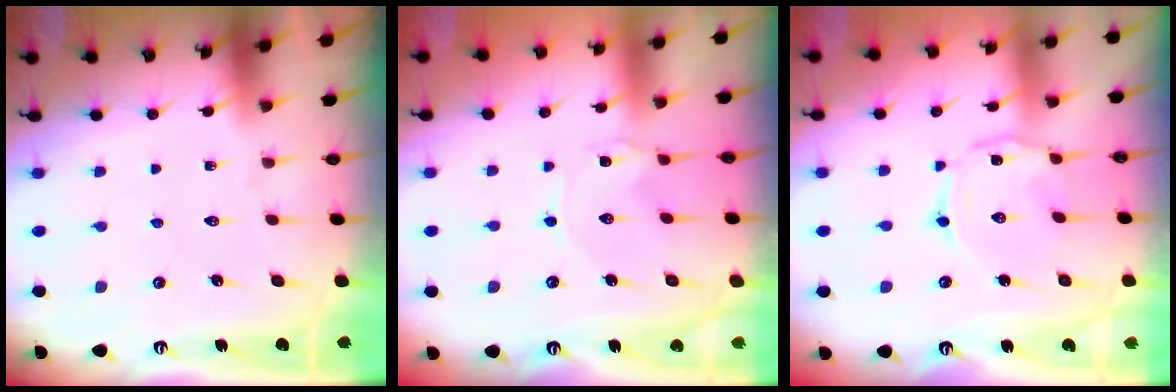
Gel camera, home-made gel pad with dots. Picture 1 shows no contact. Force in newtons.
{"total": 0.8, "press": 0.8, "slide": 0.1}
{"total": 3.0, "press": 2.9, "slide": 0.4}